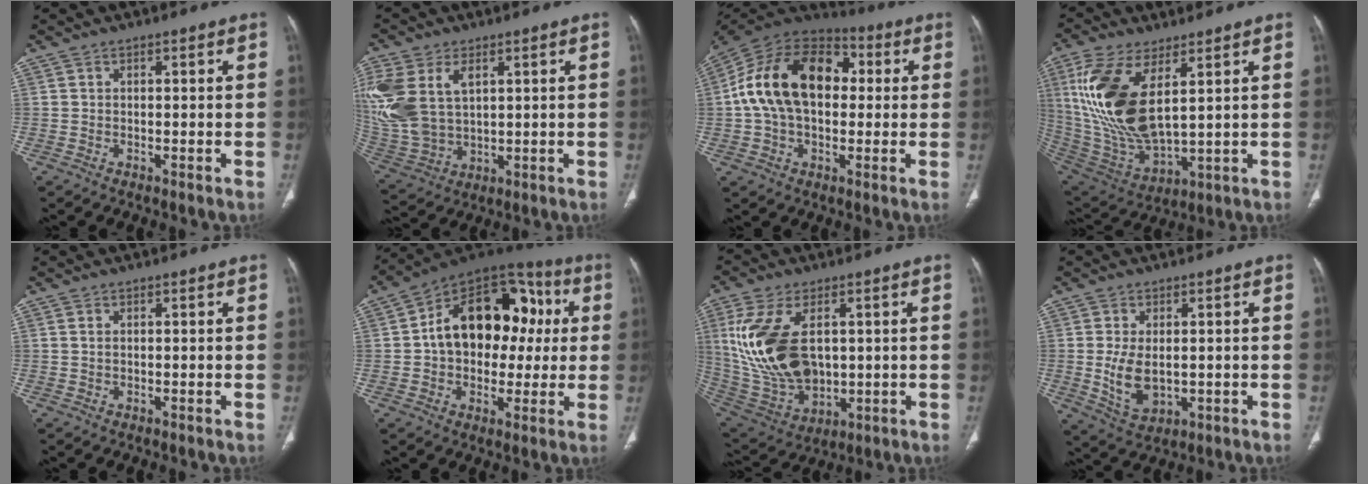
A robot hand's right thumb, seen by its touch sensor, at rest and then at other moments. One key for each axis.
{"total": 18.6, "fx": 5.3, "fy": 12.1, "fz": 13.2, "tx": -0.323, "ty": -0.007, "tz": 0.116}
{"total": 21.4, "fx": 2.4, "fy": 13.9, "fz": 16.1, "tx": -0.281, "ty": 0.036, "tz": 0.034}
{"total": 19.3, "fx": 5.8, "fy": 8.7, "fz": 16.3, "tx": -0.341, "ty": -0.026, "tz": 0.125}
{"total": 0.6, "fx": 0.2, "fy": 0.3, "fz": 0.5, "tx": -0.014, "ty": 0.004, "tz": 0.005}
{"total": 22.0, "fx": 2.4, "fy": 15.0, "fz": 16.0, "tx": -0.199, "ty": 0.040, "tz": 0.033}
{"total": 19.4, "fx": 3.0, "fy": 11.5, "fz": 15.3, "tx": -0.313, "ty": -0.018, "tz": 0.077}
{"total": 7.3, "fx": -0.2, "fy": 4.4, "fz": 5.8, "tx": -0.103, "ty": -0.012, "tz": 0.011}